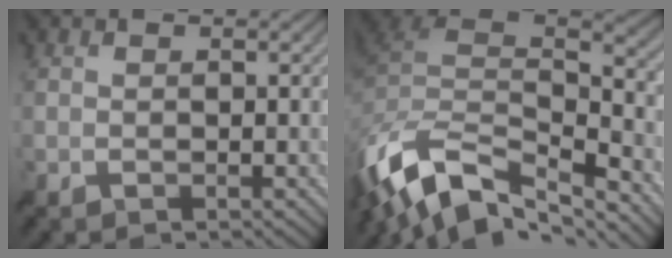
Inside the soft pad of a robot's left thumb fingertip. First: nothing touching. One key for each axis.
{"total": 14.6, "fx": -9.2, "fy": 6.8, "fz": 9.1, "tx": -0.246, "ty": -0.013, "tz": -0.158}